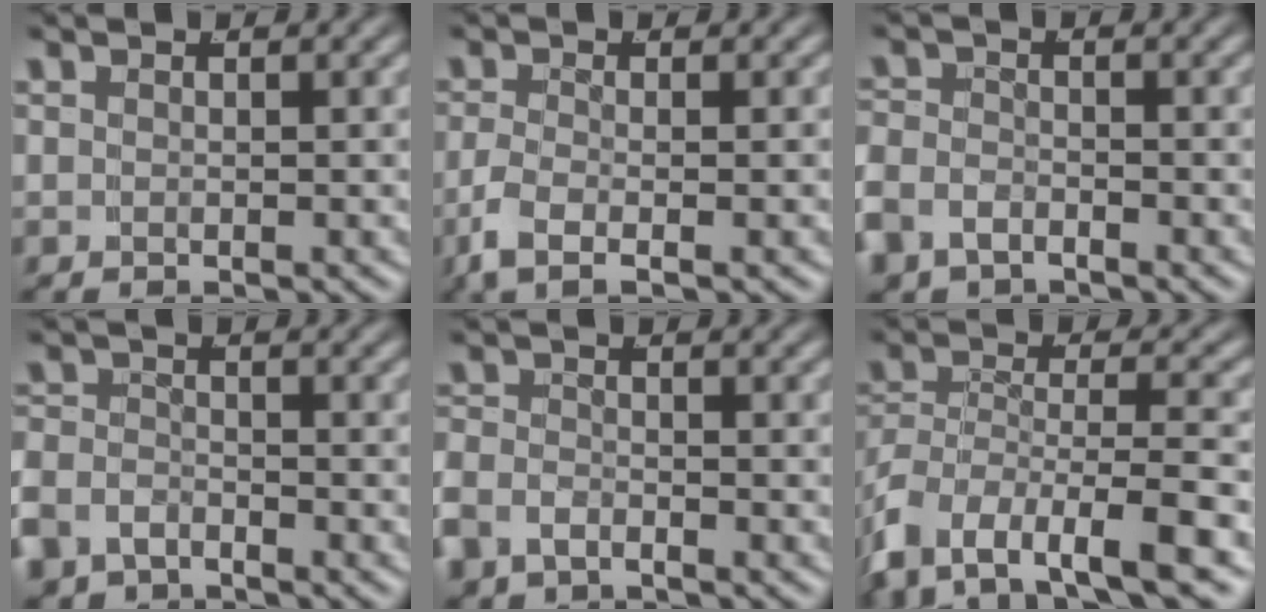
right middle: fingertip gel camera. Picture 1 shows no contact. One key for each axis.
{"total": 2.8, "fx": -1.5, "fy": 0.6, "fz": 2.3, "tx": -0.059, "ty": -0.013, "tz": -0.018}
{"total": 3.5, "fx": -2.2, "fy": 2.6, "fz": 1.0, "tx": -0.045, "ty": -0.025, "tz": -0.029}
{"total": 4.4, "fx": -2.9, "fy": 3.0, "fz": 1.1, "tx": -0.045, "ty": -0.028, "tz": -0.044}
{"total": 3.0, "fx": -1.8, "fy": 2.2, "fz": 1.0, "tx": -0.041, "ty": -0.020, "tz": -0.026}
{"total": 8.0, "fx": -4.0, "fy": 4.5, "fz": 5.2, "tx": -0.140, "ty": -0.042, "tz": -0.050}